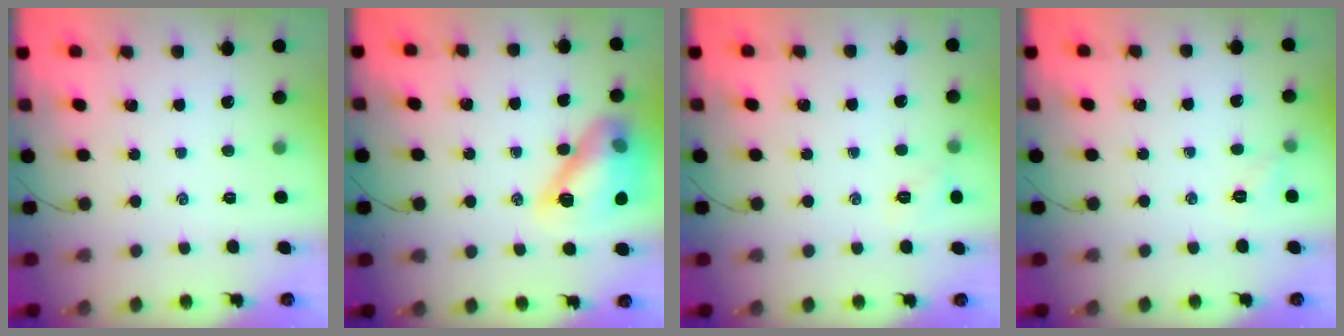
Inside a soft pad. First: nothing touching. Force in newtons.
{"total": 14.2, "press": 13.9, "slide": 3.3}
{"total": 5.2, "press": 5.0, "slide": 1.3}
{"total": 4.8, "press": 4.5, "slide": 1.4}